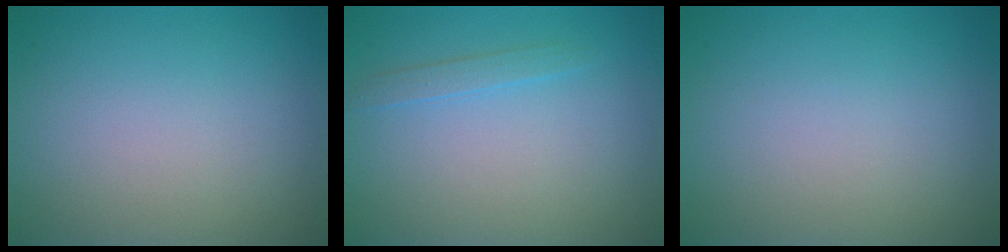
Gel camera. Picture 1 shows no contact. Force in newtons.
{"total": 1.1, "press": 1.1, "slide": 0.1}
{"total": 0.0}